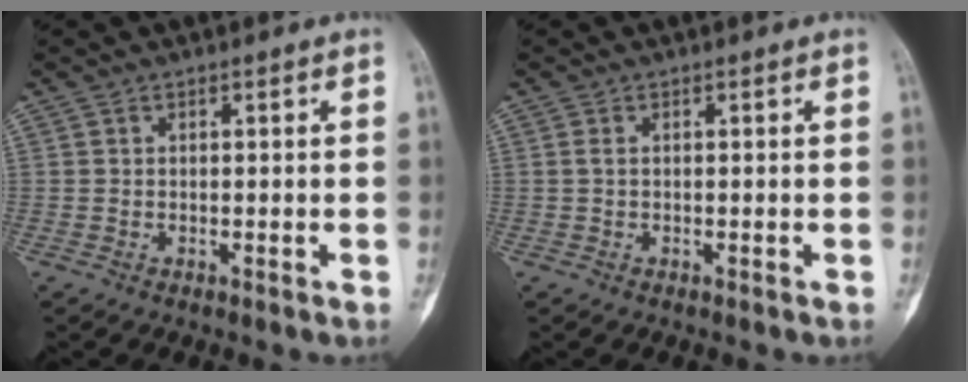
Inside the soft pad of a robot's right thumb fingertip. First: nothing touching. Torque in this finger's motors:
{"motor_torque": [-0.65, -0.12, 0.33, 0.07, 0.02]}